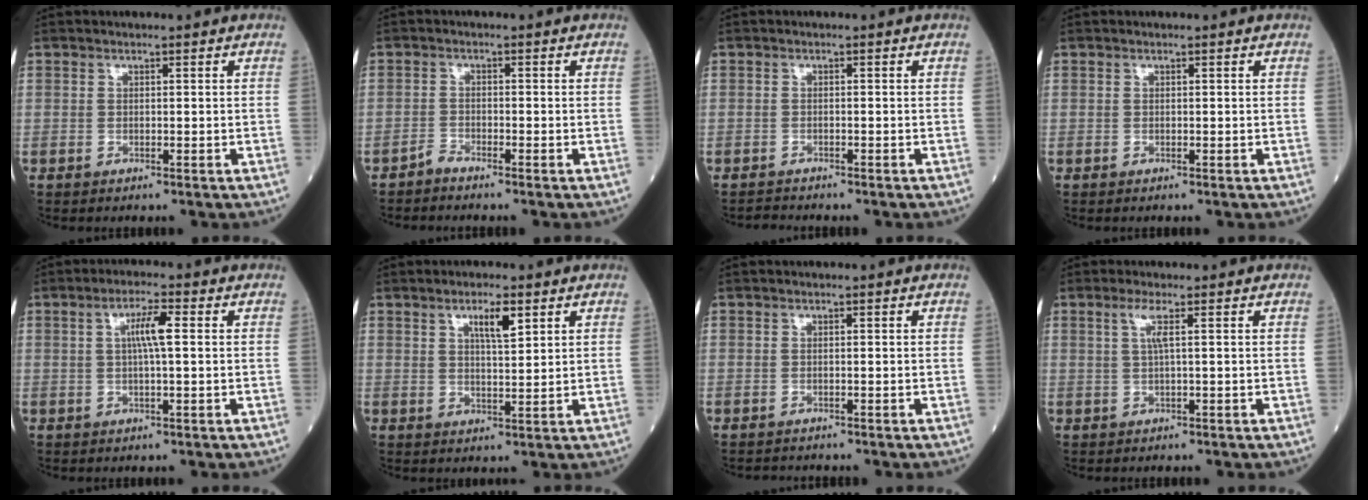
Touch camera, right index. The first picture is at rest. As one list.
[{"total": 1.3, "force": [-1.3, -0.1, 0.1], "torque": [-0.003, -0.003, -0.027]}, {"total": 1.2, "force": [-1.1, 0.1, -0.5], "torque": [0.006, -0.005, -0.022]}, {"total": 0.0}, {"total": 4.3, "force": [0.7, 0.2, 4.2], "torque": [-0.078, 0.007, 0.011]}, {"total": 4.3, "force": [2.3, 0.7, 3.6], "torque": [-0.063, 0.000, 0.039]}, {"total": 0.7, "force": [-0.7, 0.1, 0.0], "torque": [-0.004, -0.002, -0.011]}, {"total": 2.2, "force": [0.8, -0.3, 2.0], "torque": [-0.049, 0.006, 0.019]}]